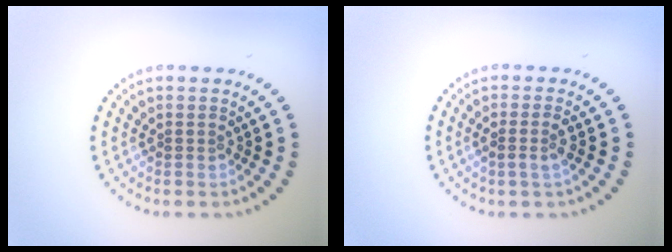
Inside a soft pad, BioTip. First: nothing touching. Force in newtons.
{"total": 1.4, "press": 1.2, "slide": 0.6}